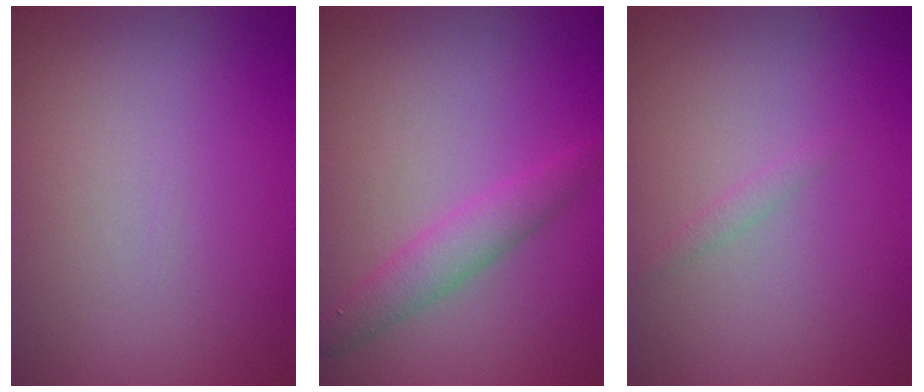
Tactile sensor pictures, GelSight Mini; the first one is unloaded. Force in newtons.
{"total": 2.6, "press": 2.6, "slide": 0.1}
{"total": 0.6, "press": 0.6, "slide": 0.0}